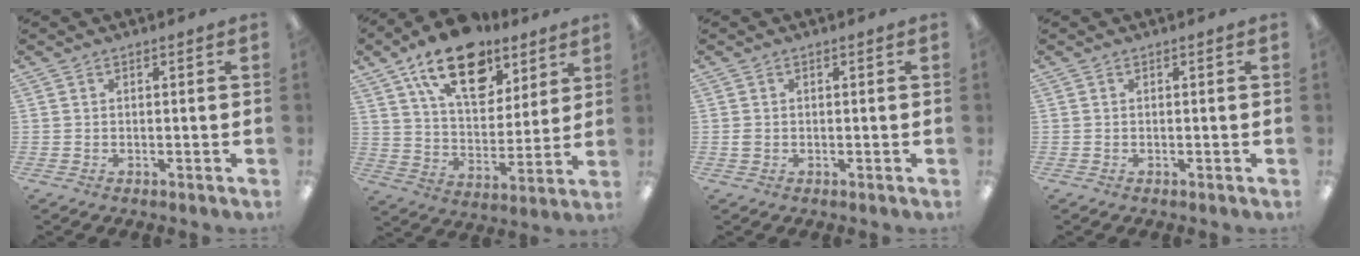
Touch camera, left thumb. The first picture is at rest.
{"total": 19.9, "force": [12.4, 10.6, 11.4], "torque": [-0.177, -0.058, 0.216]}
{"total": 1.1, "force": [0.0, 0.9, 0.6], "torque": [-0.004, 0.001, -0.003]}
{"total": 0.0}